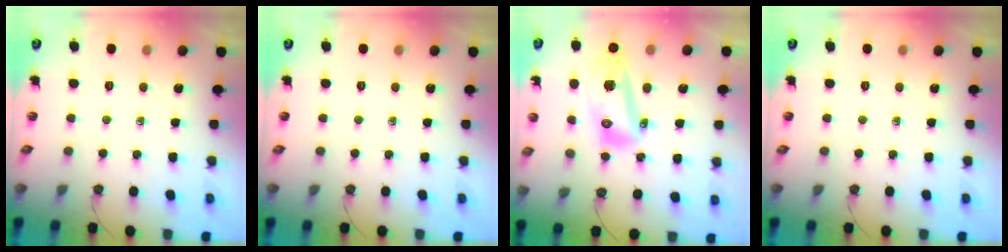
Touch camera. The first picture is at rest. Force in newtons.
{"total": 0.0}
{"total": 14.0, "press": 13.9, "slide": 1.8}
{"total": 0.0}